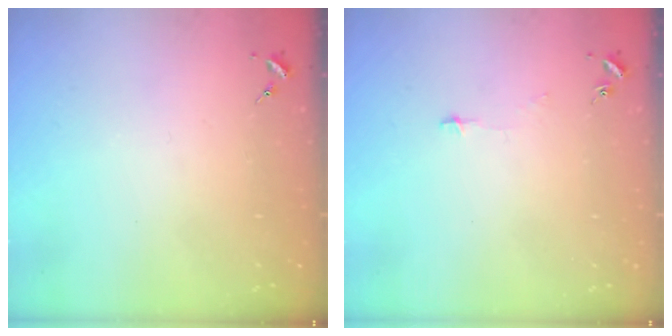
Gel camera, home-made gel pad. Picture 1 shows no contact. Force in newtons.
{"total": 3.6, "press": 3.6, "slide": 0.3}